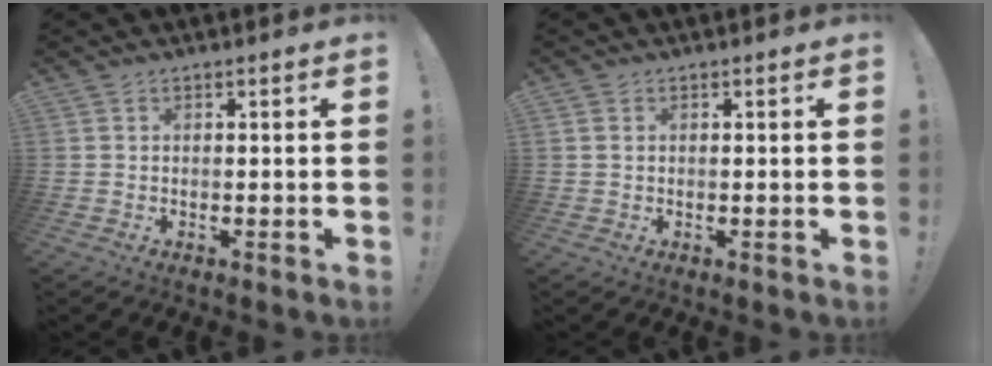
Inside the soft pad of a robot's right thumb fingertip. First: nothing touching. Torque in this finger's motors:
{"motor_torque": [0.01, -0.10, 0.05, 0.00, 0.10]}